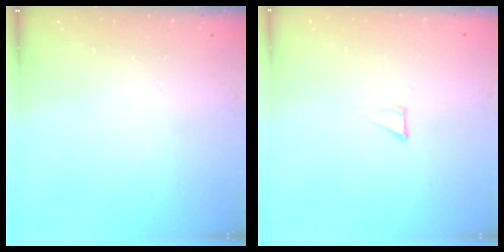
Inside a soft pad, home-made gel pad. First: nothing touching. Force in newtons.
{"total": 1.2, "press": 1.2, "slide": 0.0}